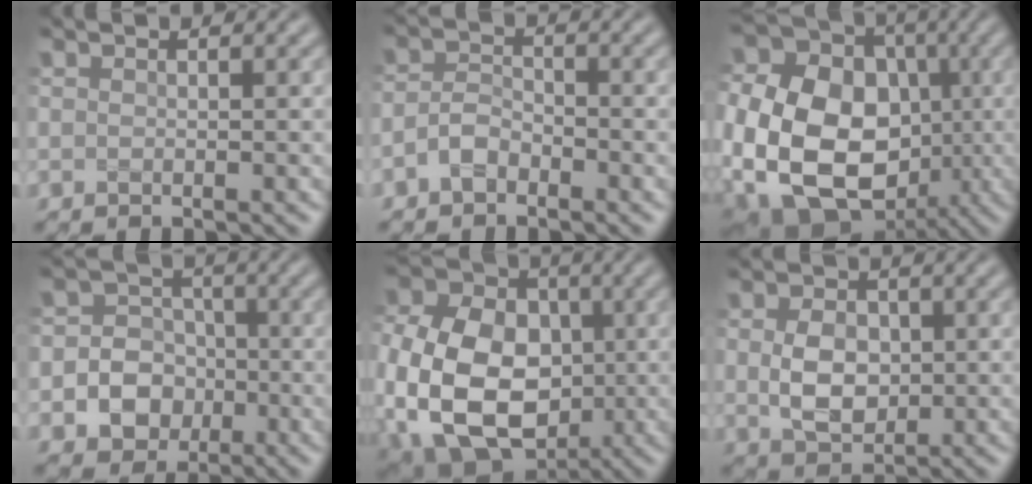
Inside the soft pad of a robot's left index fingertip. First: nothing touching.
{"total": 2.2, "force": [-1.3, 1.4, 1.1], "torque": [-0.023, 0.007, -0.032]}
{"total": 20.9, "force": [-3.0, 17.3, 11.4], "torque": [-0.247, -0.008, -0.081]}
{"total": 5.9, "force": [-1.5, 5.2, 2.3], "torque": [-0.019, 0.006, -0.047]}
{"total": 16.2, "force": [-2.7, 11.9, 10.7], "torque": [-0.216, -0.025, -0.042]}
{"total": 4.5, "force": [0.1, 3.3, 3.1], "torque": [-0.067, -0.005, 0.003]}